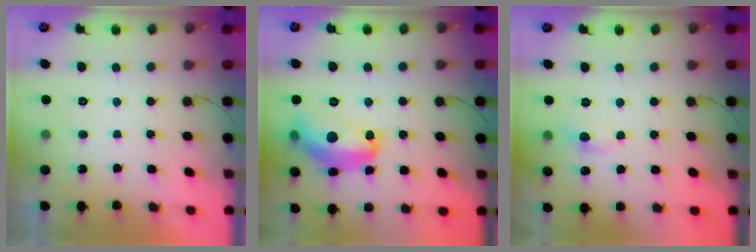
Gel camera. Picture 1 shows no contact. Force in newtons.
{"total": 16.6, "press": 16.6, "slide": 0.6}
{"total": 4.9, "press": 4.9, "slide": 0.6}